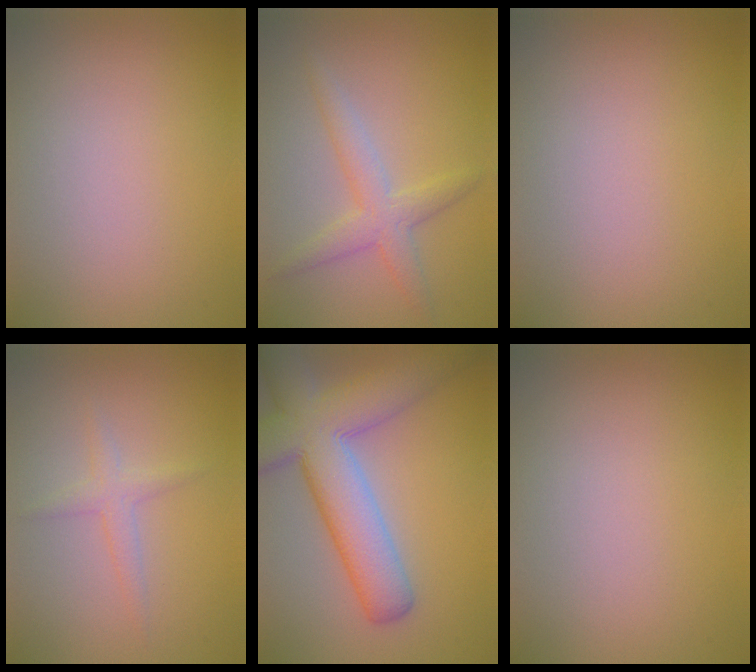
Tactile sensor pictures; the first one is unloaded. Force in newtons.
{"total": 3.1, "press": 3.1, "slide": 0.1}
{"total": 0.0}
{"total": 1.6, "press": 1.6, "slide": 0.0}
{"total": 9.7, "press": 9.7, "slide": 0.5}
{"total": 0.0}